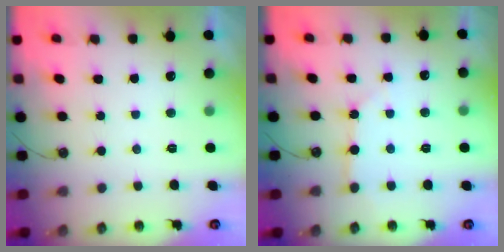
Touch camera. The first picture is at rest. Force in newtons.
{"total": 2.7, "press": 2.7, "slide": 0.4}